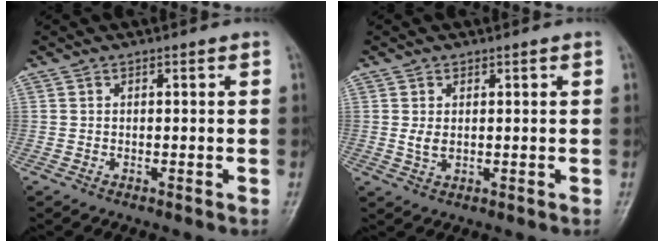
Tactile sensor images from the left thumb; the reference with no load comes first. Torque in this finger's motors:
{"motor_torque": [-0.44, 0.46, 0.46, 0.04, -0.01]}